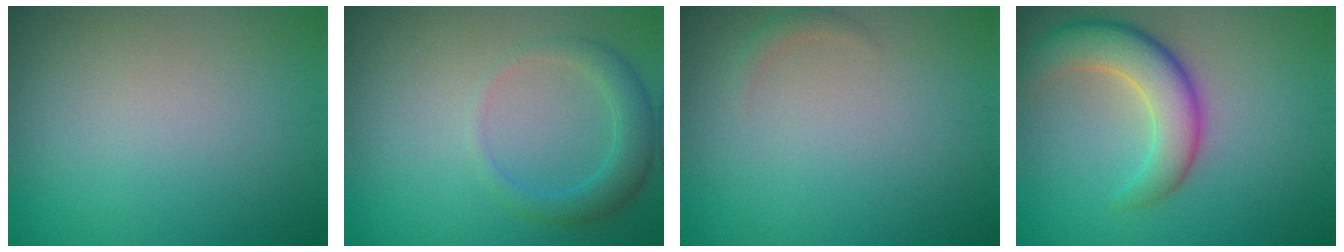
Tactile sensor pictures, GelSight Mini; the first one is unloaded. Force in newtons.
{"total": 2.9, "press": 2.9, "slide": 0.1}
{"total": 0.8, "press": 0.8, "slide": 0.1}
{"total": 6.0, "press": 6.0, "slide": 0.4}